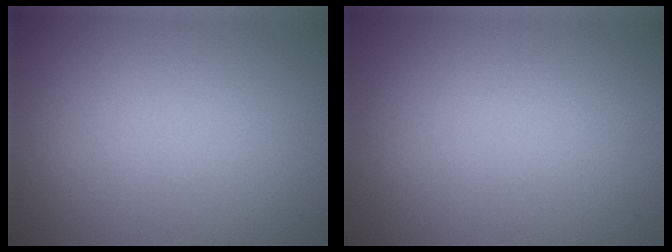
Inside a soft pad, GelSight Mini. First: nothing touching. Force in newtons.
{"total": 0.0}